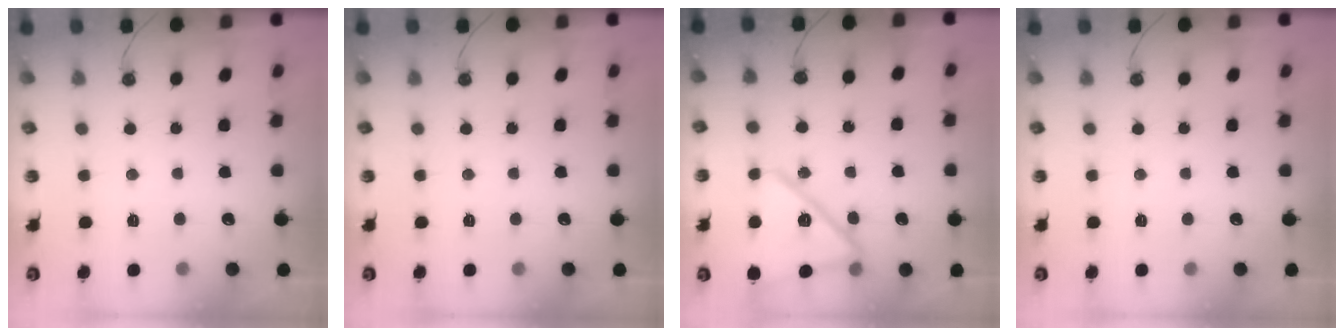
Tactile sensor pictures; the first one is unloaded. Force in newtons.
{"total": 0.0}
{"total": 16.6, "press": 16.5, "slide": 0.7}
{"total": 0.0}